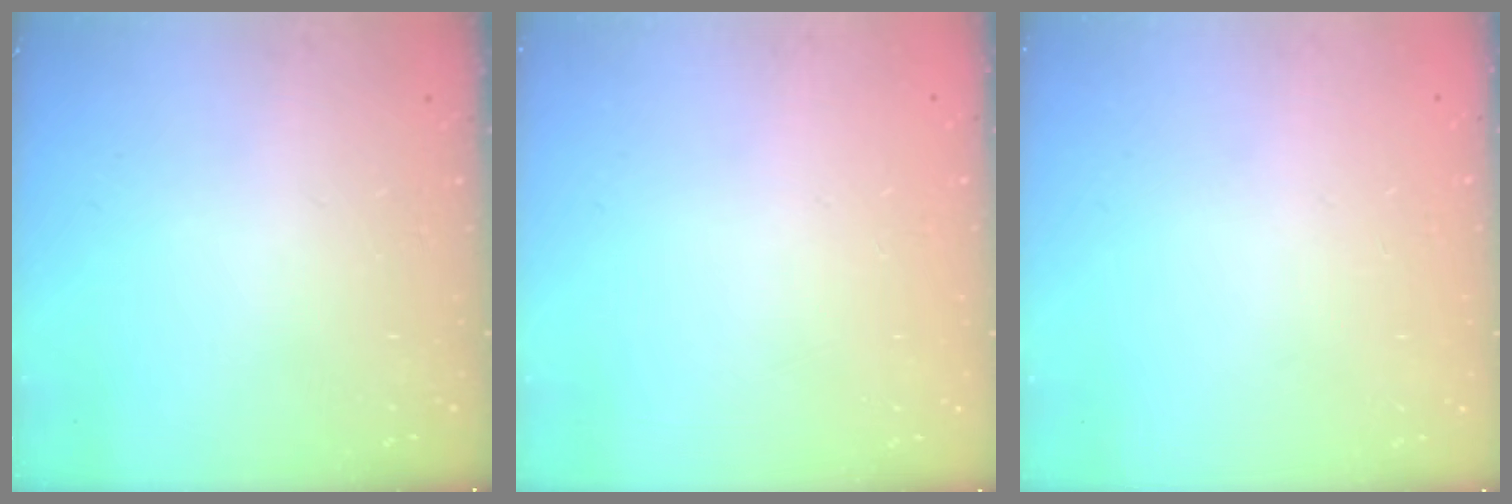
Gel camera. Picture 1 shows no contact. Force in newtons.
{"total": 0.0}
{"total": 0.0}